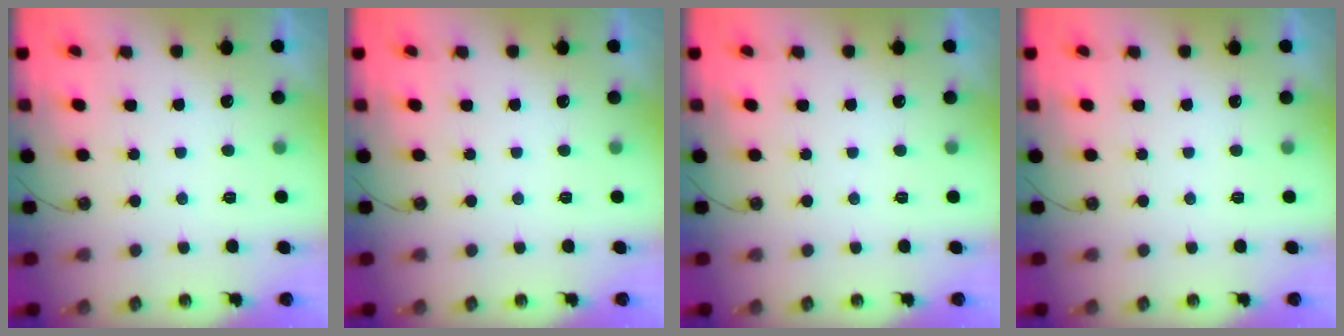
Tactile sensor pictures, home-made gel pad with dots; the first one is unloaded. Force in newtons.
{"total": 0.0}
{"total": 0.0}
{"total": 0.0}